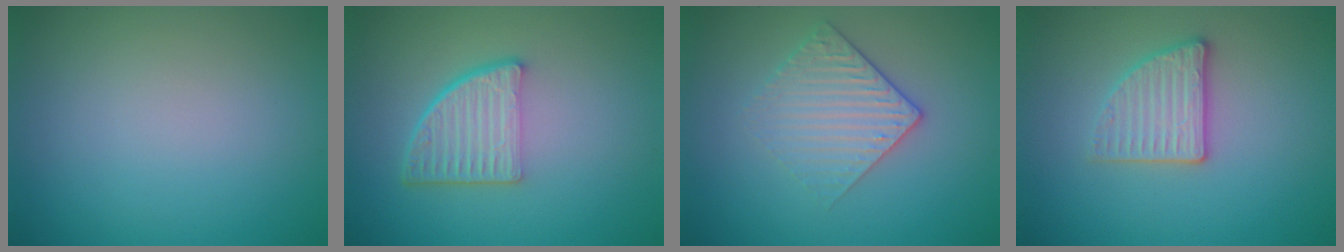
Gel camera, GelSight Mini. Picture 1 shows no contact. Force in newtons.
{"total": 4.8, "press": 3.3, "slide": 3.5}
{"total": 2.9, "press": 2.6, "slide": 1.4}
{"total": 2.9, "press": 2.7, "slide": 1.1}